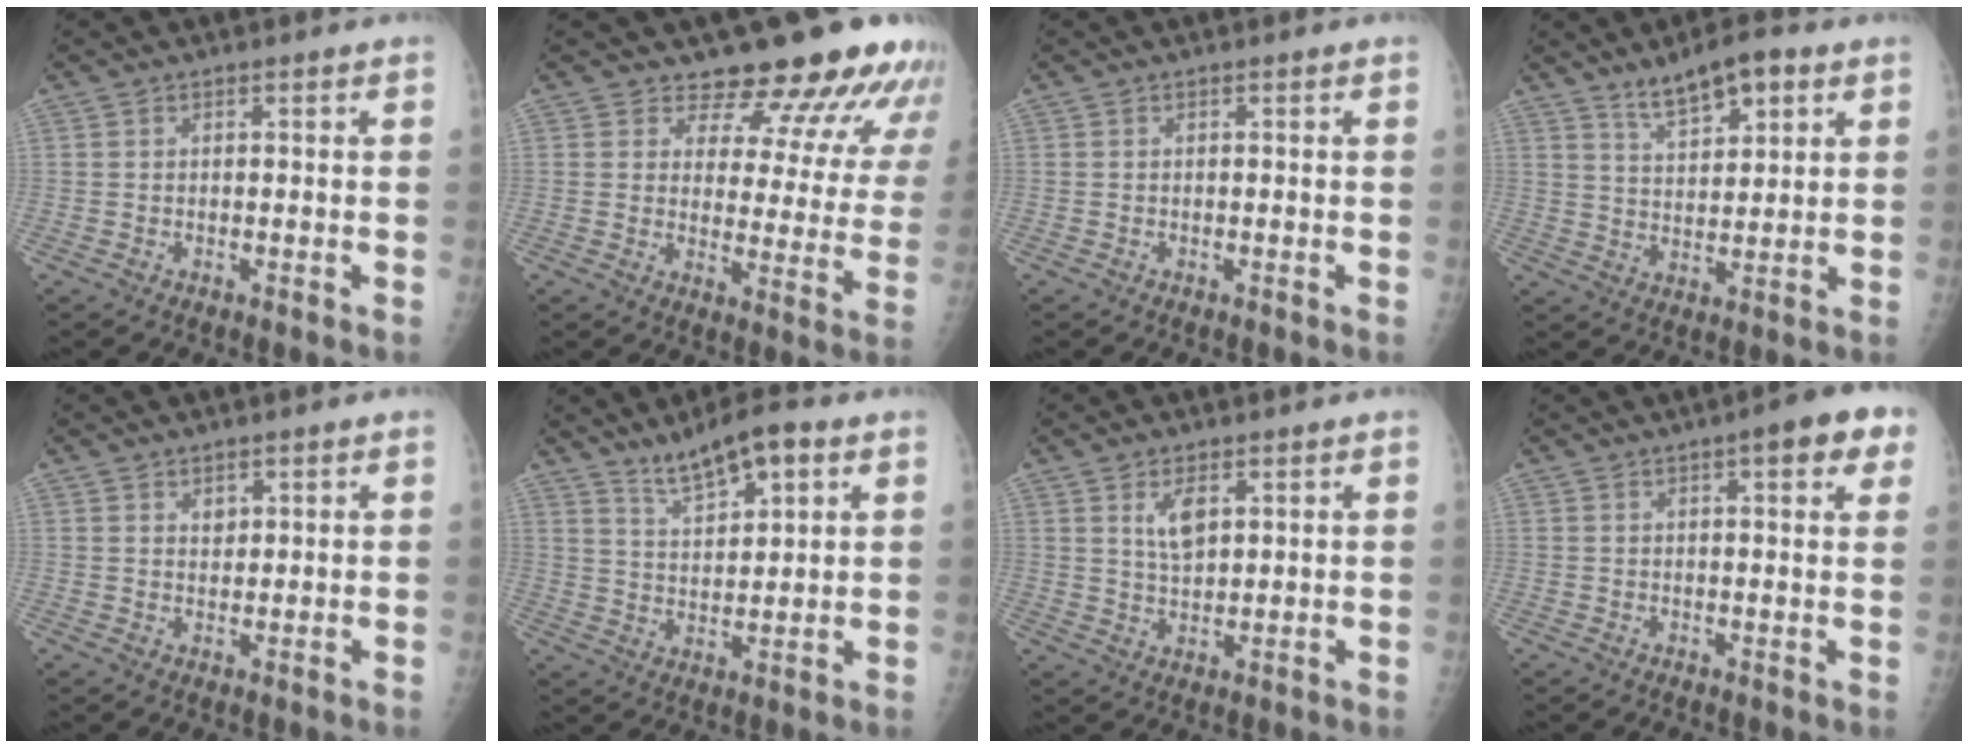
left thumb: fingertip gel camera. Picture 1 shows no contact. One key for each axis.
{"total": 16.6, "fx": 14.7, "fy": 5.8, "fz": 5.2, "tx": -0.016, "ty": -0.097, "tz": 0.170}
{"total": 0.0}
{"total": 8.9, "fx": 5.6, "fy": 3.4, "fz": 6.0, "tx": -0.082, "ty": -0.024, "tz": 0.095}
{"total": 1.9, "fx": 1.2, "fy": 1.3, "fz": 0.7, "tx": 0.000, "ty": -0.008, "tz": 0.019}
{"total": 9.2, "fx": 5.9, "fy": 3.0, "fz": 6.4, "tx": -0.094, "ty": -0.026, "tz": 0.103}
{"total": 4.8, "fx": 2.2, "fy": 2.5, "fz": 3.5, "tx": -0.055, "ty": -0.015, "tz": 0.045}
{"total": 8.4, "fx": 4.1, "fy": 2.4, "fz": 6.9, "tx": -0.067, "ty": -0.004, "tz": 0.043}